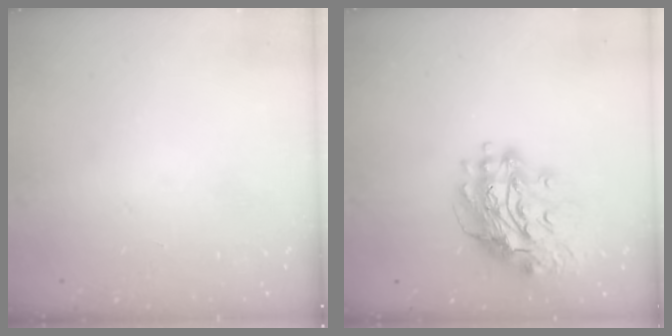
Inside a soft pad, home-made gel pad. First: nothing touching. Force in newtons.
{"total": 16.2, "press": 16.1, "slide": 2.1}